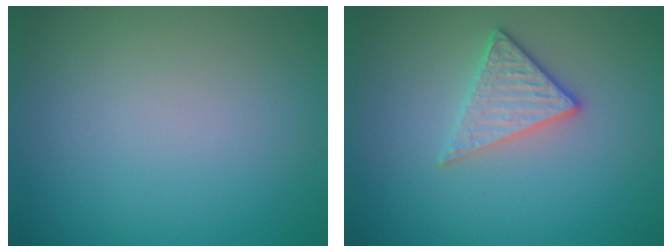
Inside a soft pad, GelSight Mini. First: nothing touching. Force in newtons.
{"total": 2.9, "press": 2.6, "slide": 1.3}